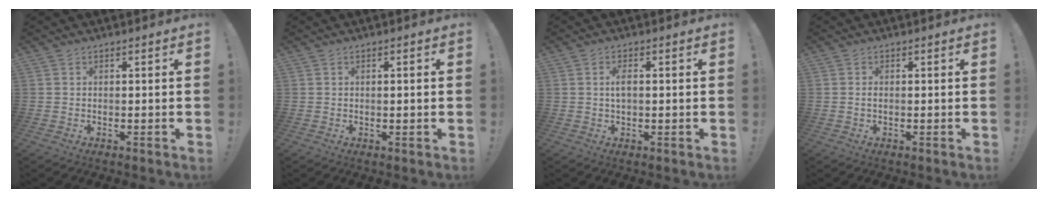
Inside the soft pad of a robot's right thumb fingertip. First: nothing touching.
{"total": 0.9, "force": [0.1, -0.2, 0.9], "torque": [-0.016, -0.003, 0.000]}
{"total": 2.6, "force": [0.1, 1.1, 2.4], "torque": [-0.044, 0.004, -0.001]}
{"total": 0.7, "force": [-0.2, 0.4, 0.5], "torque": [-0.019, 0.006, -0.002]}